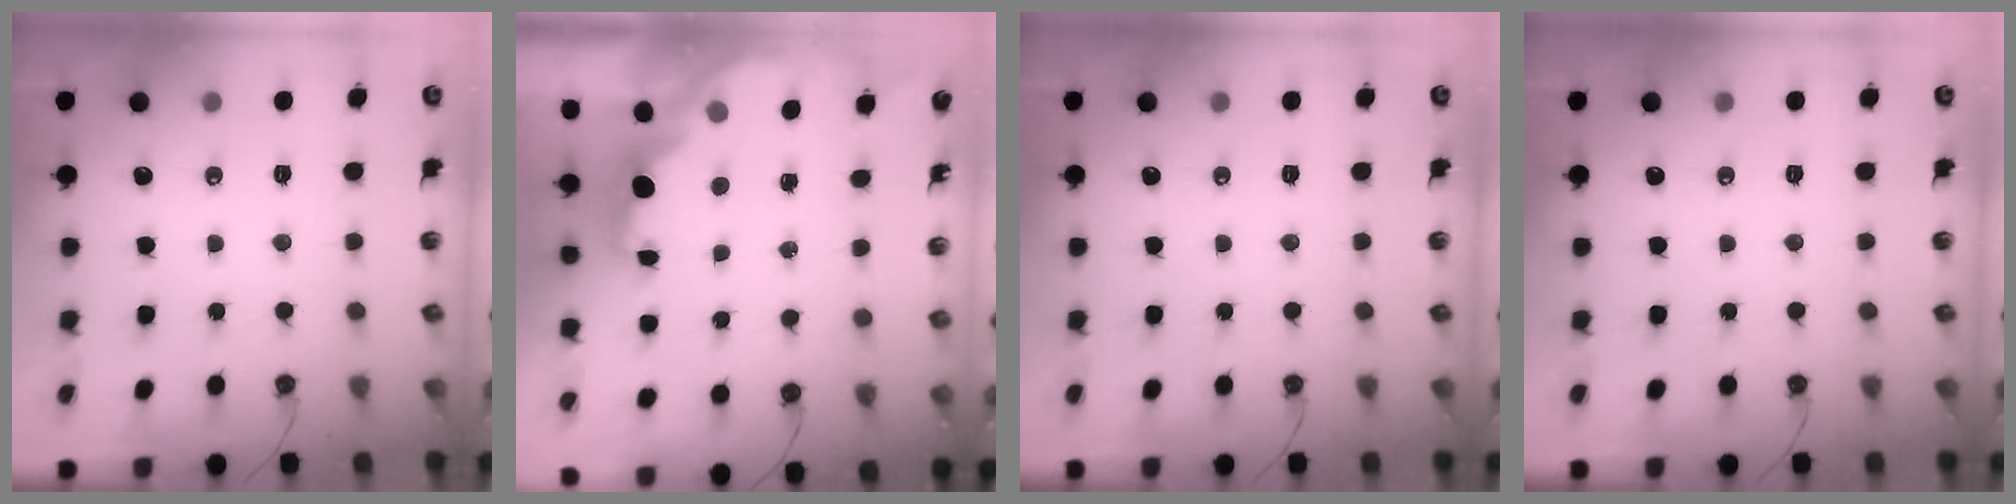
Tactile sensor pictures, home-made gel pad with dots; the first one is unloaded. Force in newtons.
{"total": 2.5, "press": 2.3, "slide": 0.8}
{"total": 0.0}
{"total": 0.0}